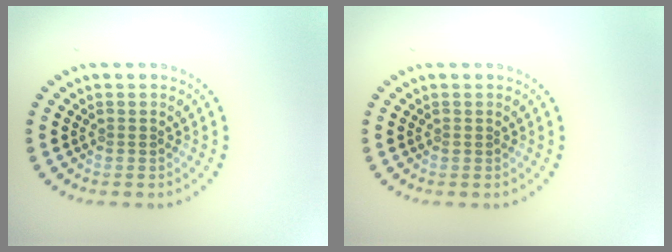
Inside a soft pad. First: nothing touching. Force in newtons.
{"total": 0.0}